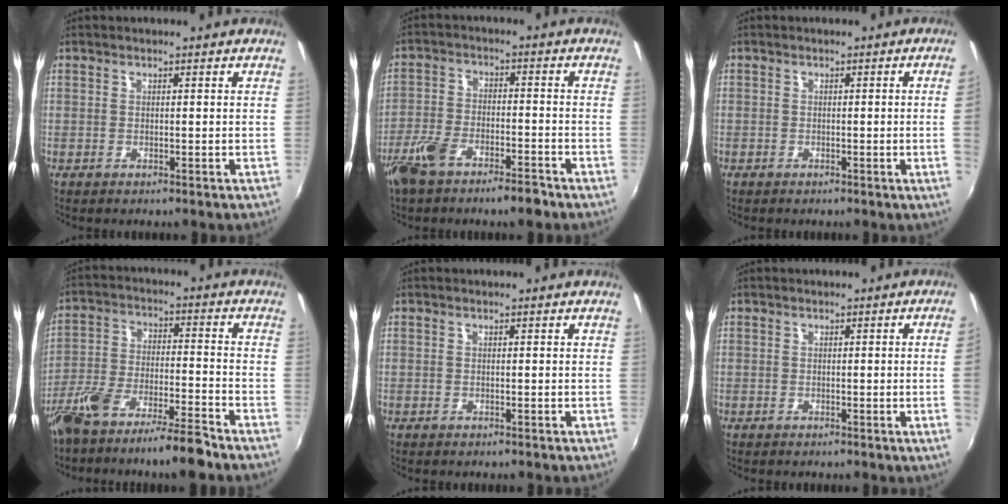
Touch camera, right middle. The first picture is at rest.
{"total": 9.0, "force": [-6.6, 2.9, 5.3], "torque": [-0.121, -0.002, -0.122]}
{"total": 2.2, "force": [-0.2, -1.4, 1.8], "torque": [-0.027, -0.012, 0.002]}
{"total": 11.5, "force": [-9.2, 1.2, 6.7], "torque": [-0.142, -0.007, -0.162]}
{"total": 0.6, "force": [-0.4, 0.4, 0.0], "torque": [-0.002, 0.001, -0.007]}
{"total": 2.5, "force": [-0.2, -1.5, 2.0], "torque": [-0.030, -0.011, 0.003]}